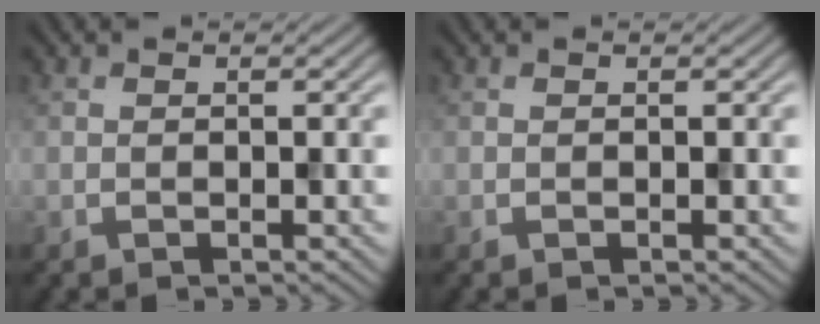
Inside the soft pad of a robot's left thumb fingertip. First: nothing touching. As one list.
[{"total": 0.0}]